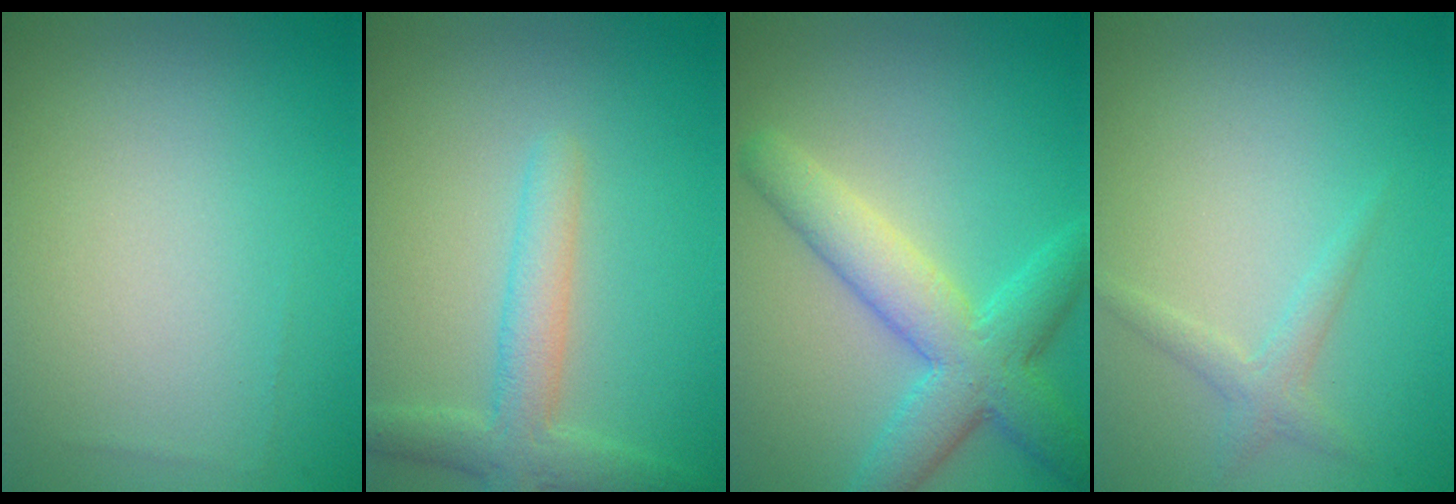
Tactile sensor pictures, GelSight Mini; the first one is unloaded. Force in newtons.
{"total": 3.5, "press": 3.5, "slide": 0.2}
{"total": 6.0, "press": 6.0, "slide": 0.2}
{"total": 1.5, "press": 1.5, "slide": 0.0}